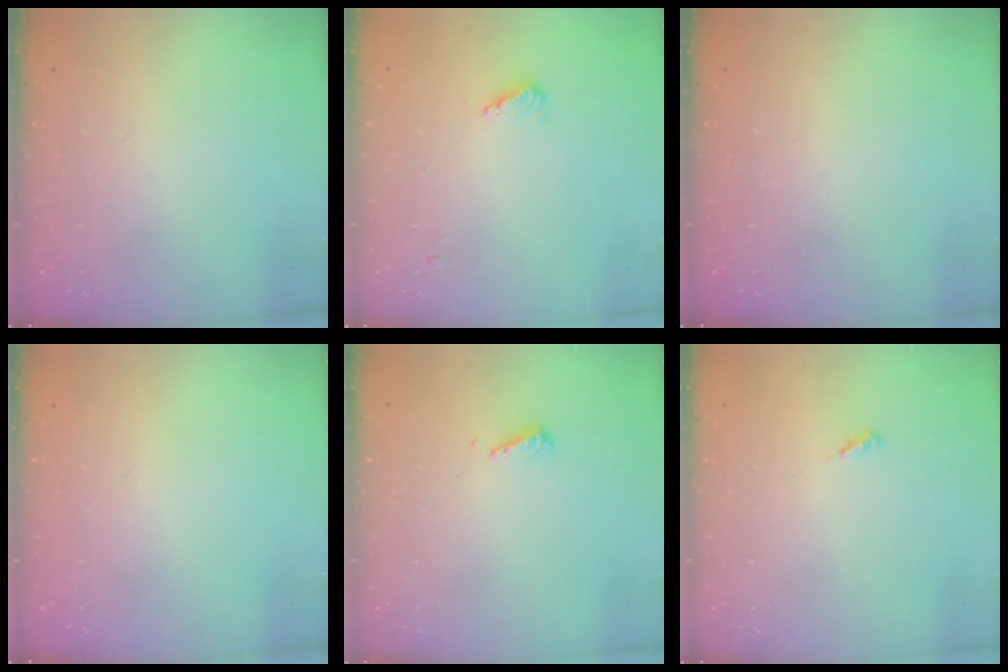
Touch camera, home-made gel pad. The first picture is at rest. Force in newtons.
{"total": 3.6, "press": 3.5, "slide": 1.1}
{"total": 0.0}
{"total": 0.0}
{"total": 2.9, "press": 2.9, "slide": 0.4}
{"total": 3.2, "press": 3.2, "slide": 0.3}